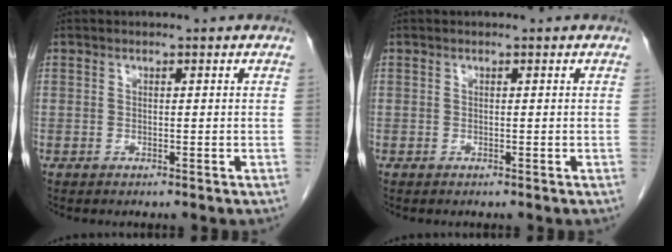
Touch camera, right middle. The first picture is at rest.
{"total": 0.0}